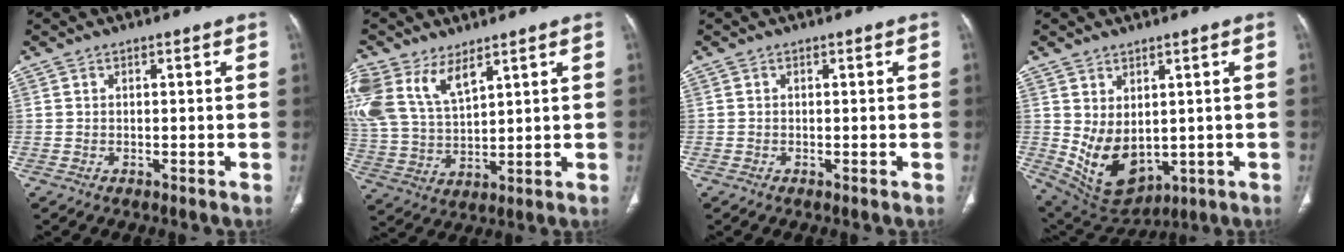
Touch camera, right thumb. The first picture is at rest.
{"total": 14.1, "force": [8.0, 7.3, 9.1], "torque": [-0.193, -0.015, 0.171]}
{"total": 0.0}
{"total": 10.9, "force": [0.3, 7.2, 8.2], "torque": [-0.127, -0.015, 0.044]}